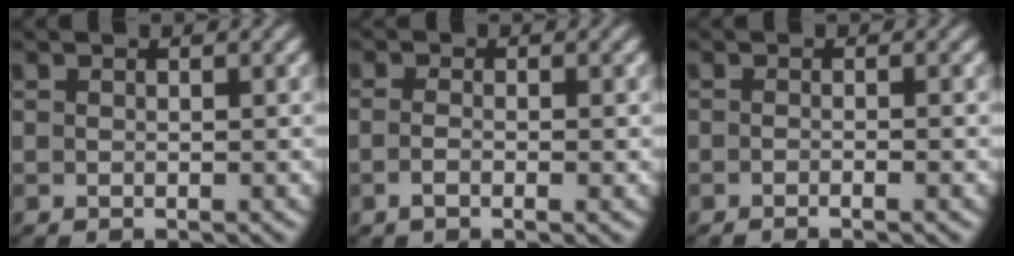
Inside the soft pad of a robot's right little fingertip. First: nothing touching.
{"total": 1.6, "force": [-0.8, -0.3, 1.3], "torque": [-0.024, -0.006, -0.014]}
{"total": 1.3, "force": [-1.1, -0.6, 0.4], "torque": [-0.003, 0.000, -0.021]}